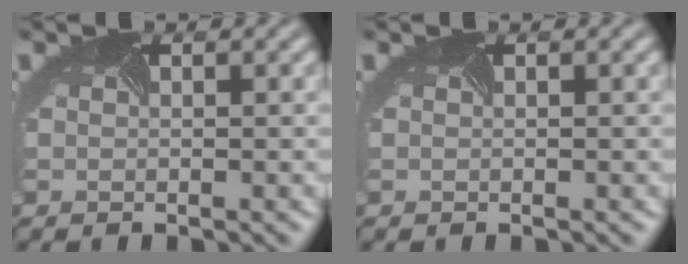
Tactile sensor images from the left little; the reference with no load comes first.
{"total": 0.0}